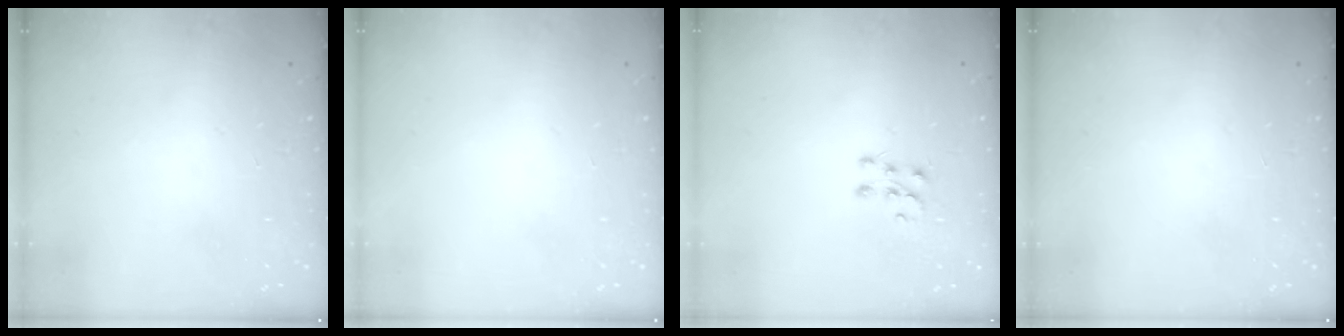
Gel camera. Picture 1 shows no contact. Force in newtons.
{"total": 0.0}
{"total": 6.0, "press": 5.9, "slide": 0.4}
{"total": 0.0}